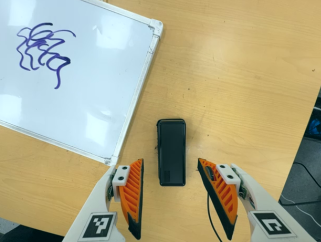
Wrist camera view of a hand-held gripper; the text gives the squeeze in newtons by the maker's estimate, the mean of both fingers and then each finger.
{"total": 0.0}